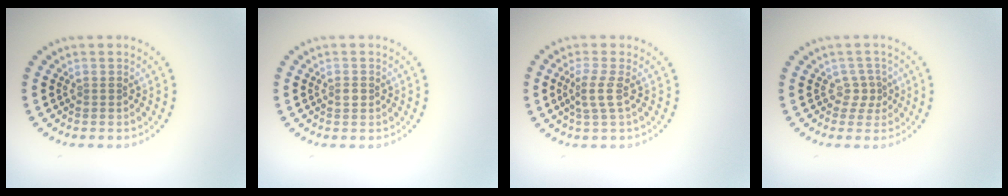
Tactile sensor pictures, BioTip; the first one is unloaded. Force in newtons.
{"total": 1.0, "press": 1.0, "slide": 0.1}
{"total": 2.0, "press": 1.5, "slide": 1.2}
{"total": 1.5, "press": 1.0, "slide": 1.2}